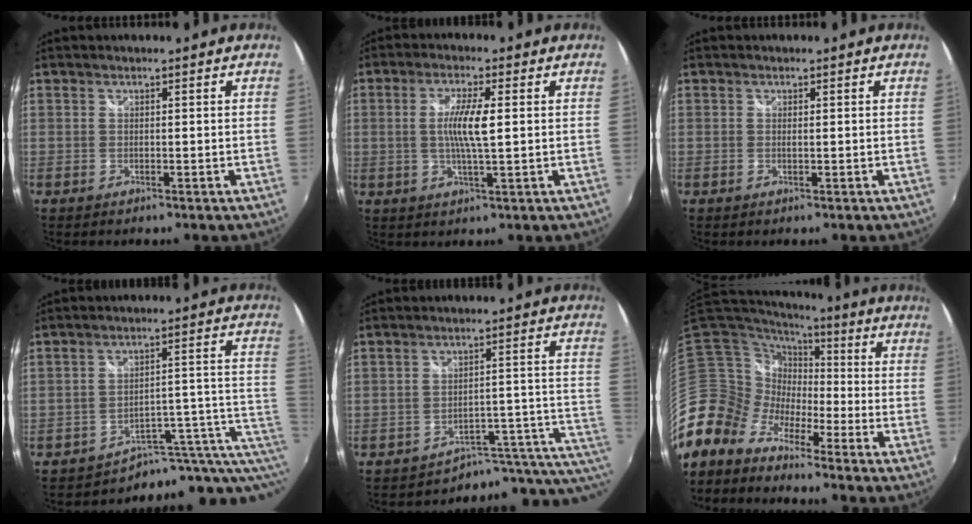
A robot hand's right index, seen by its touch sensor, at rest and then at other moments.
{"total": 6.6, "force": [0.4, 0.6, 6.5], "torque": [-0.122, -0.002, 0.007]}
{"total": 0.5, "force": [0.1, 0.1, 0.5], "torque": [-0.010, 0.000, 0.001]}
{"total": 8.6, "force": [-4.4, 3.4, 6.6], "torque": [-0.092, 0.007, -0.077]}
{"total": 10.2, "force": [-7.7, 4.5, 5.1], "torque": [-0.049, 0.010, -0.109]}
{"total": 8.0, "force": [-5.8, 5.4, 0.7], "torque": [-0.014, 0.032, -0.144]}